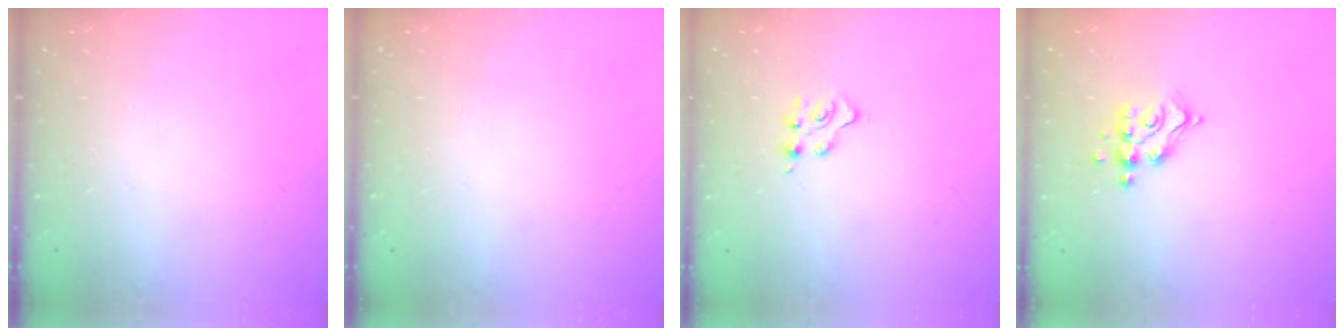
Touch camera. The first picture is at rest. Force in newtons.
{"total": 0.0}
{"total": 4.2, "press": 4.2, "slide": 0.4}
{"total": 9.4, "press": 9.4, "slide": 0.6}